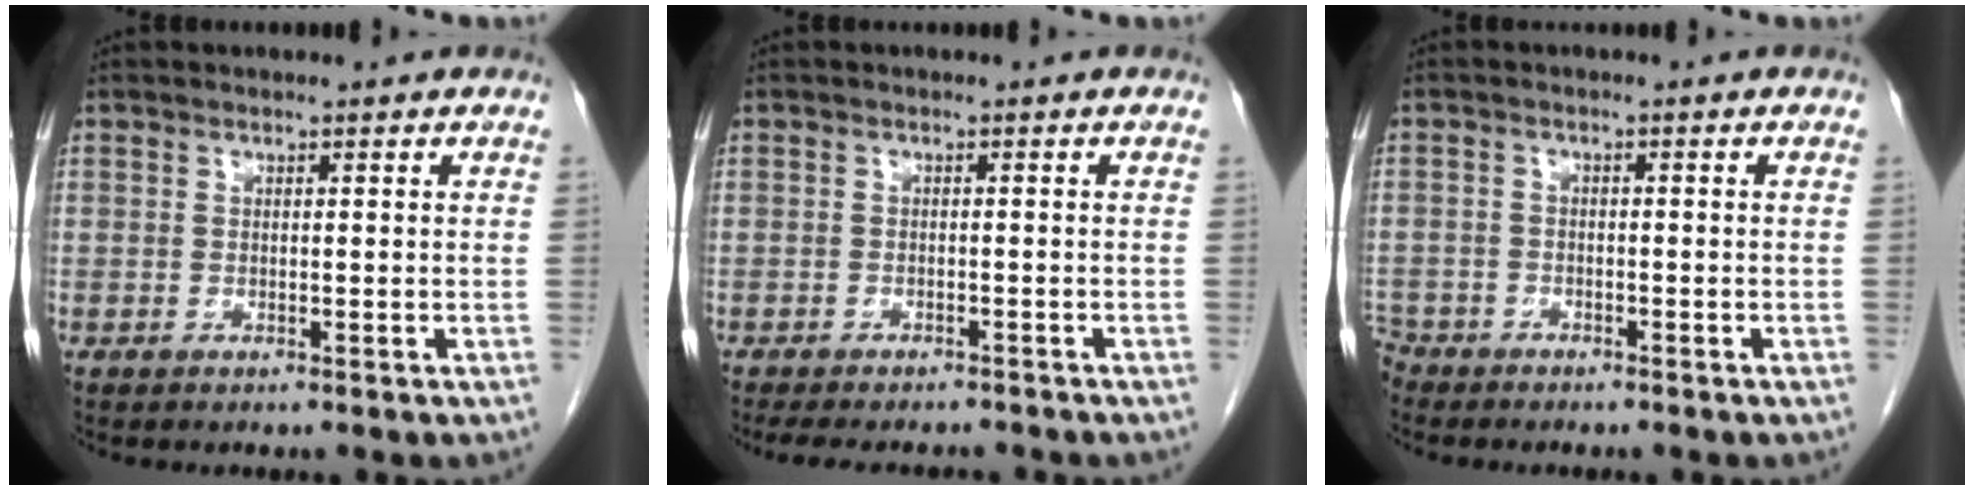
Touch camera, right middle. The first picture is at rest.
{"total": 8.8, "force": [-7.9, 2.3, 3.1], "torque": [-0.046, -0.007, -0.103]}
{"total": 4.2, "force": [-3.8, 1.8, 0.4], "torque": [-0.008, -0.003, -0.071]}